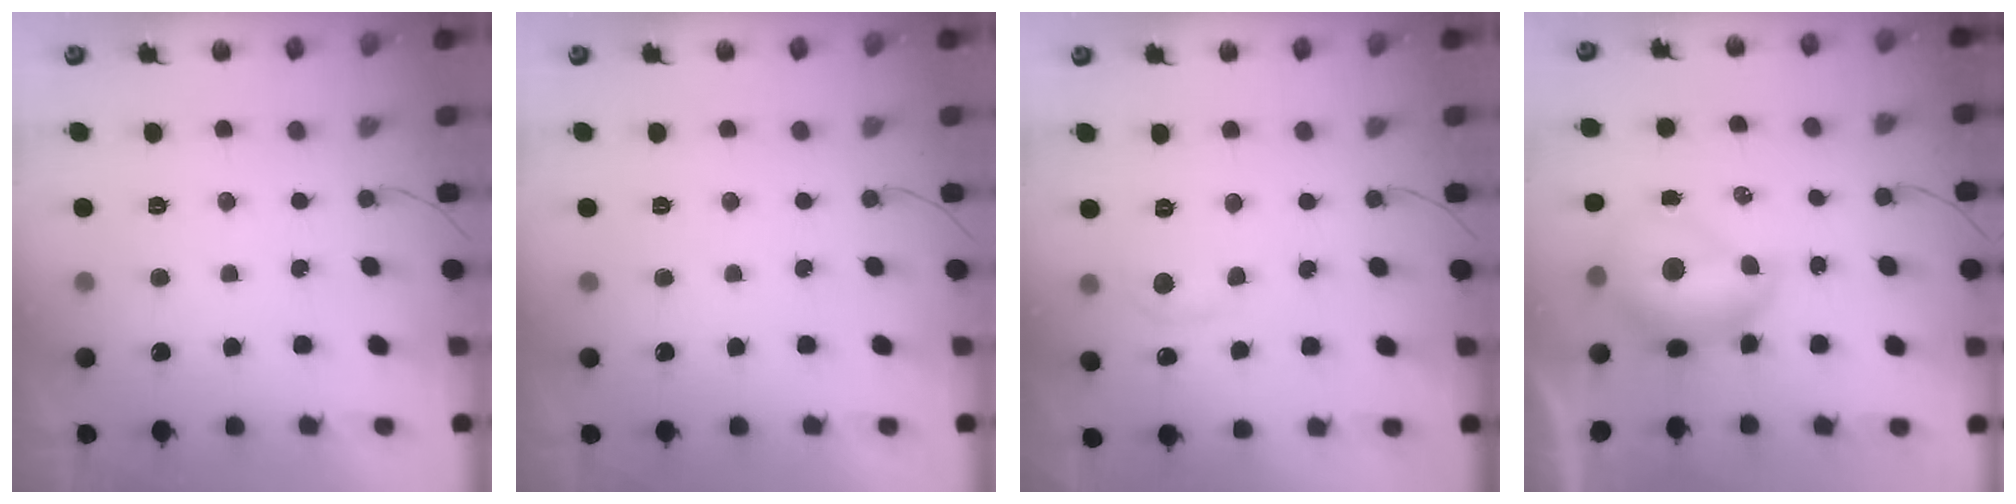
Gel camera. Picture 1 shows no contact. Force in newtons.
{"total": 0.0}
{"total": 5.9, "press": 5.9, "slide": 0.5}
{"total": 8.9, "press": 8.8, "slide": 1.0}